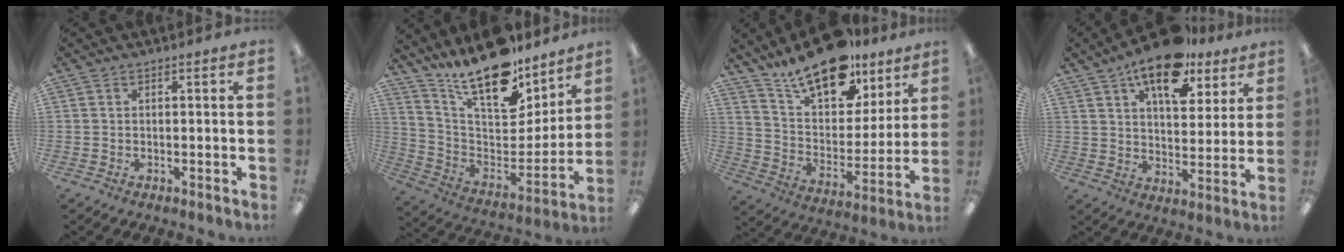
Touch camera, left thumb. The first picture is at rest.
{"total": 20.0, "force": [16.7, 6.6, 8.8], "torque": [-0.143, -0.126, 0.289]}
{"total": 20.1, "force": [15.4, 9.1, 9.4], "torque": [-0.160, -0.101, 0.271]}
{"total": 16.2, "force": [11.0, 7.4, 9.3], "torque": [-0.139, -0.054, 0.187]}